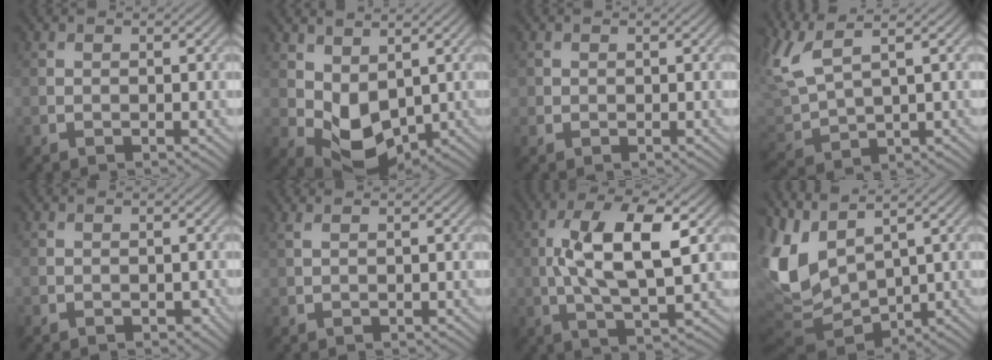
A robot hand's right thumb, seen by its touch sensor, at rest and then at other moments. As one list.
[{"total": 6.2, "force": [1.1, 4.0, 4.6], "torque": [-0.101, -0.012, 0.025]}, {"total": 0.7, "force": [0.2, 0.6, 0.1], "torque": [-0.002, -0.002, 0.006]}, {"total": 7.4, "force": [4.1, 2.4, 5.7], "torque": [-0.153, 0.016, 0.084]}, {"total": 0.6, "force": [-0.3, 0.3, 0.4], "torque": [-0.006, -0.003, -0.003]}, {"total": 1.3, "force": [0.9, 0.2, 0.9], "torque": [-0.026, 0.005, 0.017]}, {"total": 11.2, "force": [1.4, 4.1, 10.4], "torque": [-0.194, 0.005, 0.025]}, {"total": 8.9, "force": [1.3, 5.1, 7.2], "torque": [-0.196, -0.015, 0.029]}]